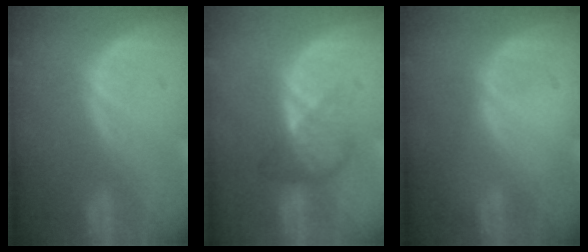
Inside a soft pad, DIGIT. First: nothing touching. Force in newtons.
{"total": 3.8, "press": 3.8, "slide": 0.0}
{"total": 0.0}